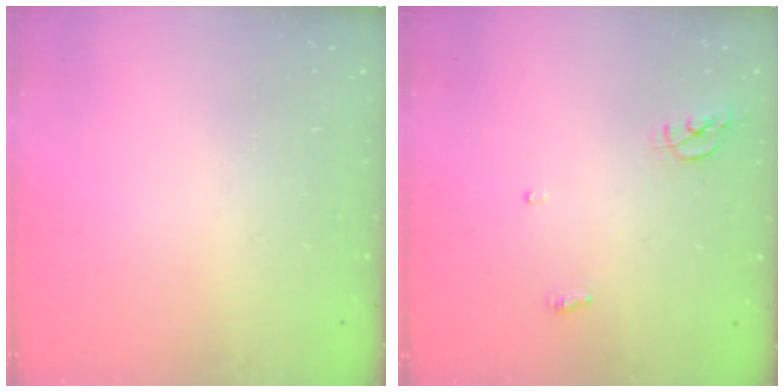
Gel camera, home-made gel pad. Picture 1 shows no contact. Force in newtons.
{"total": 7.2, "press": 5.3, "slide": 4.9}